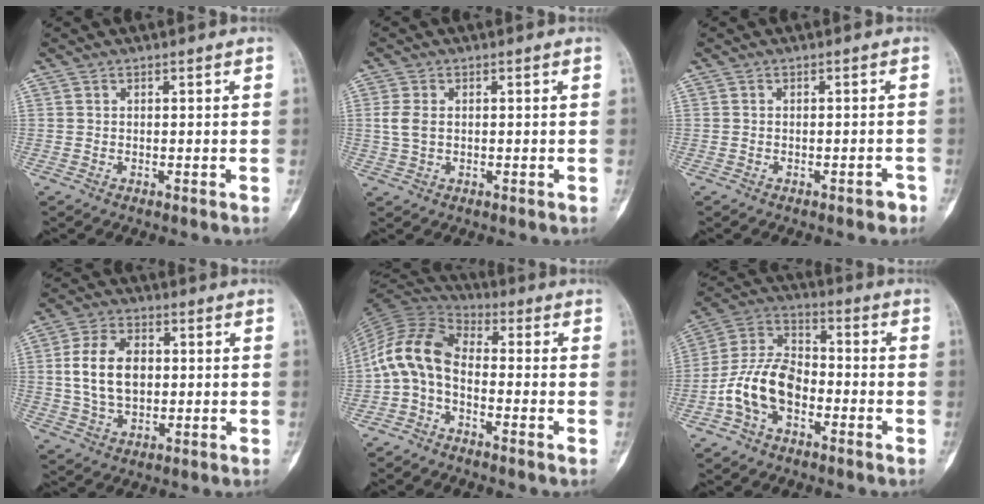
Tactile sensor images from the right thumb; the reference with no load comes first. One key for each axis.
{"total": 3.3, "fx": 0.1, "fy": 2.3, "fz": 2.5, "tx": -0.056, "ty": 0.002, "tz": 0.001}
{"total": 1.8, "fx": -1.2, "fy": 0.7, "fz": 1.1, "tx": -0.015, "ty": 0.011, "tz": -0.012}
{"total": 11.2, "fx": 0.9, "fy": 7.4, "fz": 8.4, "tx": -0.142, "ty": 0.006, "tz": 0.020}
{"total": 10.4, "fx": -2.2, "fy": 6.2, "fz": 8.1, "tx": -0.155, "ty": 0.049, "tz": -0.062}
{"total": 12.6, "fx": -4.2, "fy": 7.9, "fz": 8.9, "tx": -0.167, "ty": 0.042, "tz": -0.086}